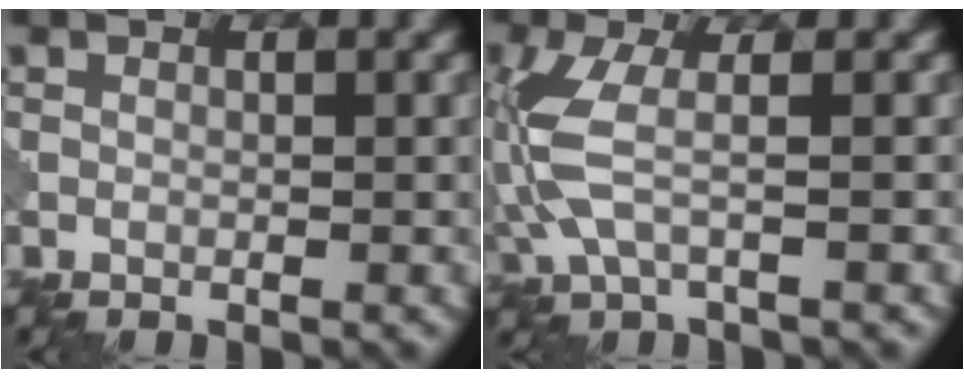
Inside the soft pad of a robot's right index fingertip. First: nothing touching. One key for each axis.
{"total": 4.9, "fx": -0.4, "fy": 1.6, "fz": 4.6, "tx": -0.129, "ty": -0.003, "tz": -0.013}